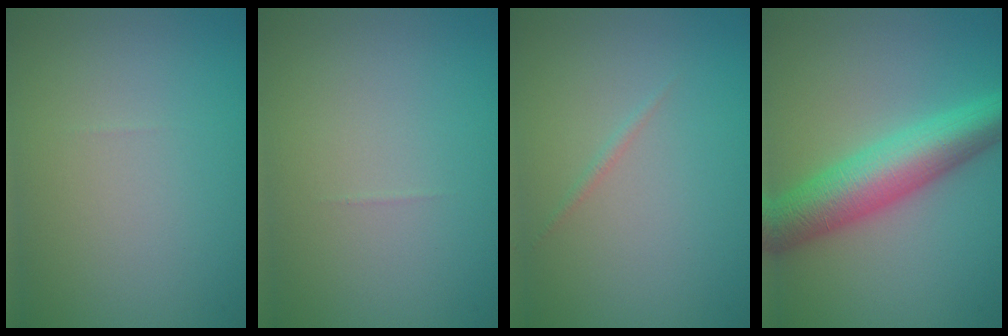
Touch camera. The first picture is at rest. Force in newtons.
{"total": 0.0}
{"total": 0.6, "press": 0.6, "slide": 0.0}
{"total": 7.2, "press": 7.2, "slide": 0.1}